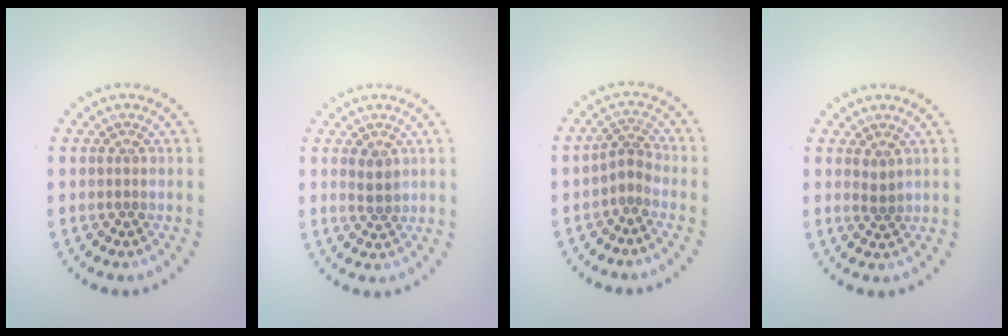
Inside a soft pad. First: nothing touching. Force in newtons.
{"total": 1.3, "press": 1.1, "slide": 0.7}
{"total": 1.9, "press": 1.2, "slide": 1.5}
{"total": 1.0, "press": 0.9, "slide": 0.4}